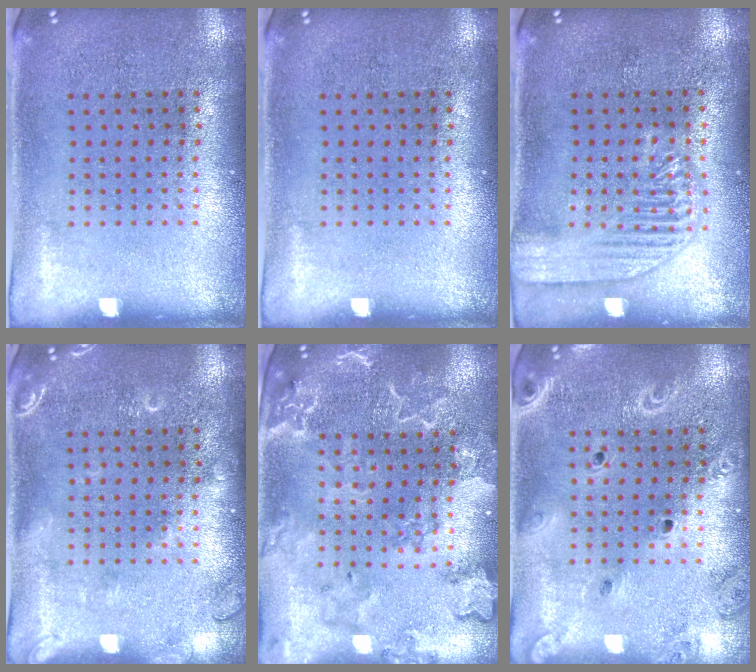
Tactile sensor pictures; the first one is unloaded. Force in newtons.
{"total": 0.0}
{"total": 1.8, "press": 1.8, "slide": 0.3}
{"total": 2.0, "press": 2.0, "slide": 0.3}
{"total": 2.6, "press": 2.5, "slide": 0.9}
{"total": 2.1, "press": 1.9, "slide": 0.9}